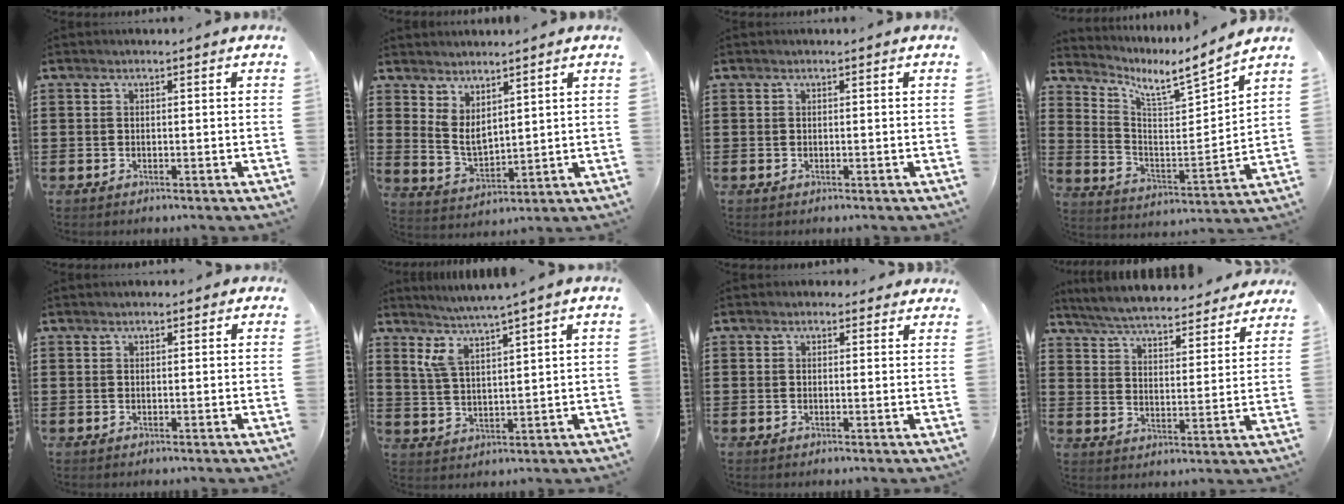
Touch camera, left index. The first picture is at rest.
{"total": 4.2, "force": [3.2, 2.0, 1.9], "torque": [-0.050, -0.008, 0.060]}
{"total": 0.0}
{"total": 4.6, "force": [4.2, 0.8, 1.7], "torque": [-0.052, -0.039, 0.060]}
{"total": 0.6, "force": [0.3, 0.5, 0.2], "torque": [-0.005, 0.005, 0.005]}
{"total": 4.6, "force": [3.2, 0.4, 3.3], "torque": [-0.073, -0.012, 0.055]}
{"total": 1.2, "force": [0.8, 0.9, 0.3], "torque": [-0.010, 0.007, 0.015]}
{"total": 5.5, "force": [5.4, -0.2, 1.0], "torque": [-0.047, -0.038, 0.091]}